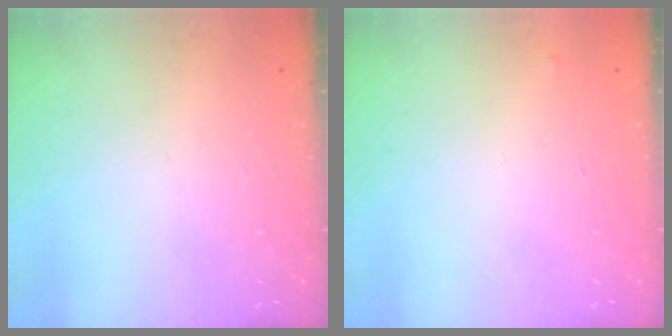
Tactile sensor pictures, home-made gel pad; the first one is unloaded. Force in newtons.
{"total": 2.5, "press": 2.5, "slide": 0.4}